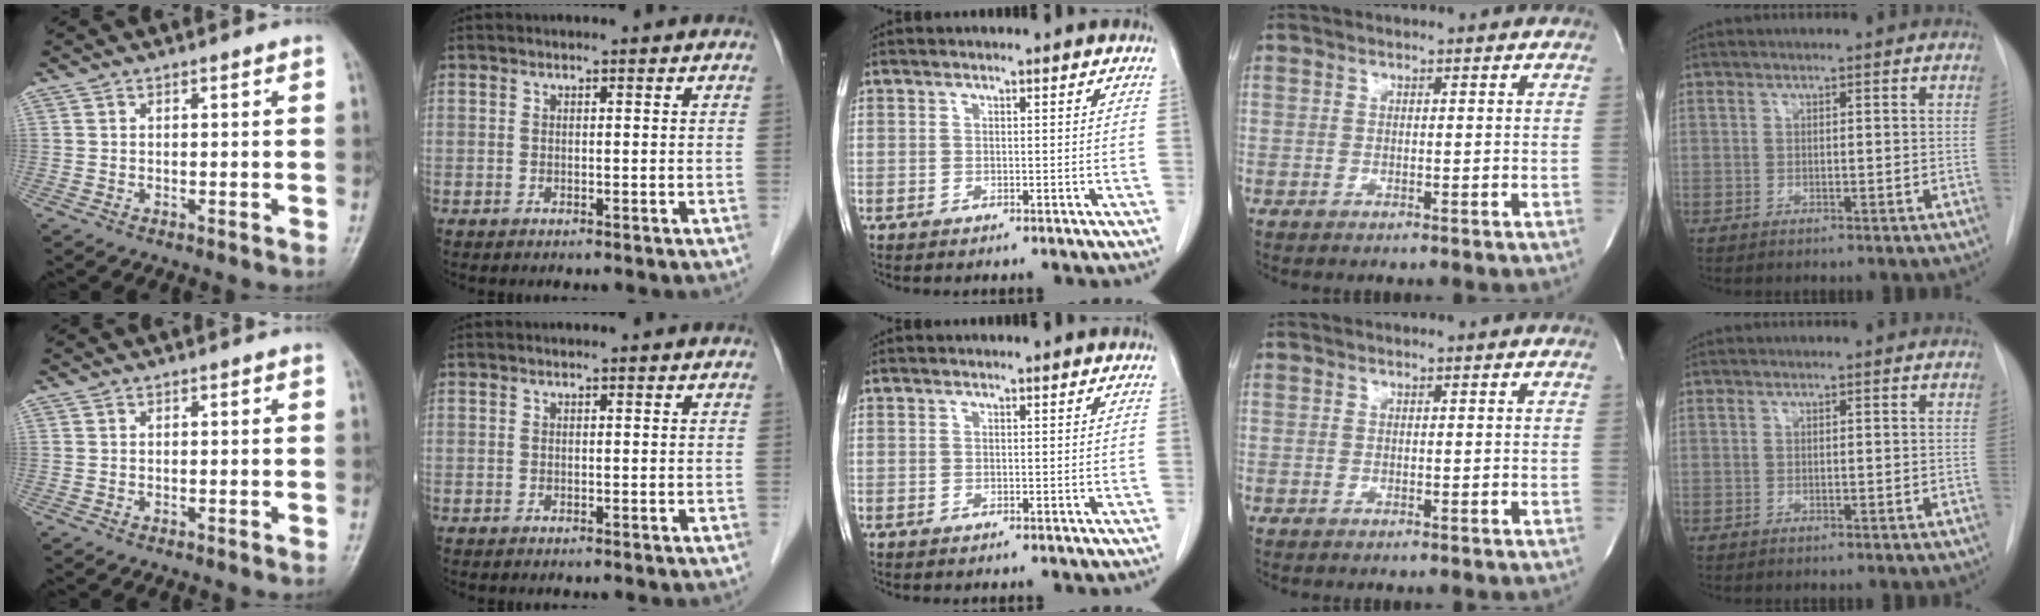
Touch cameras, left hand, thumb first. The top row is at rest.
{}